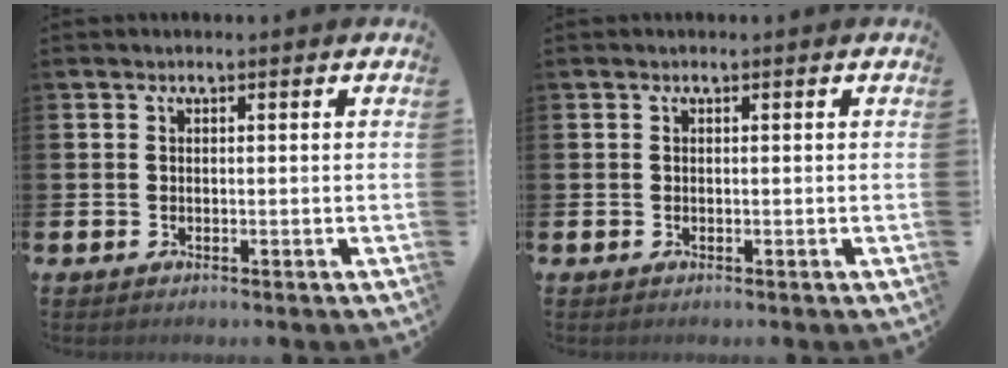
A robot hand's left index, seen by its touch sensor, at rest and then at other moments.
{"total": 0.0}